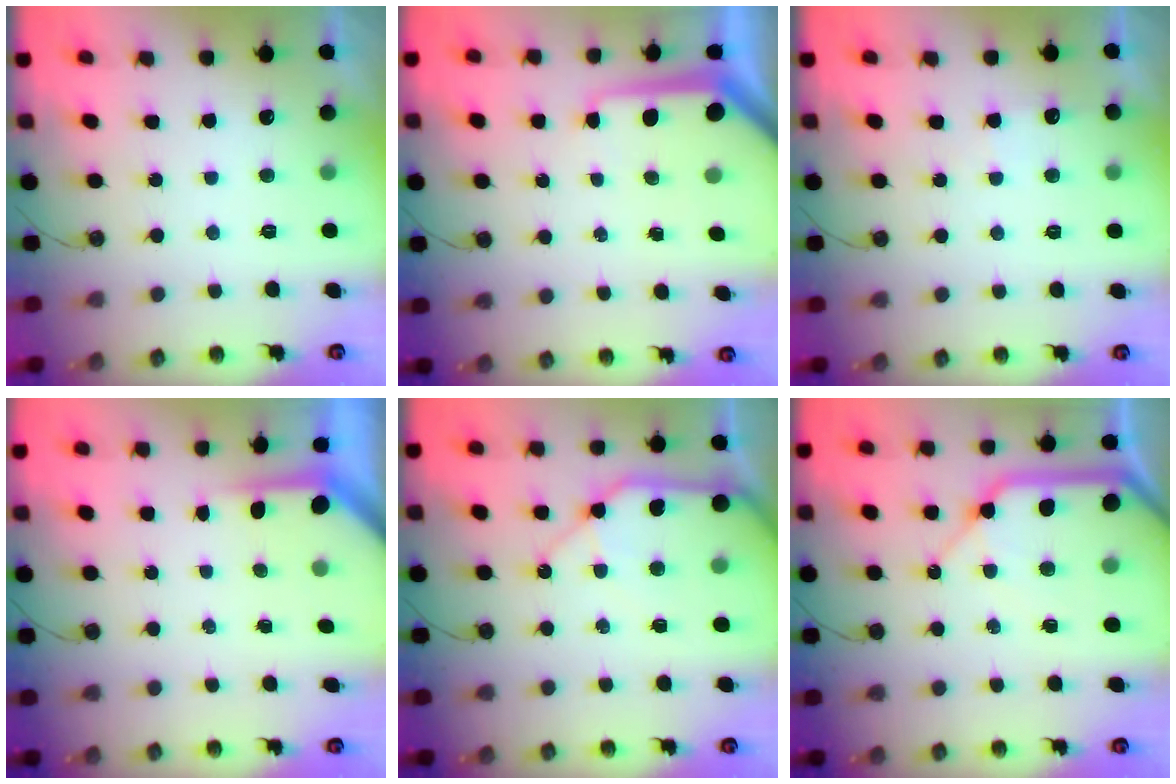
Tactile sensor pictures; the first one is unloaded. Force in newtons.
{"total": 8.8, "press": 8.8, "slide": 0.9}
{"total": 4.4, "press": 4.3, "slide": 0.7}
{"total": 3.6, "press": 3.5, "slide": 0.4}
{"total": 12.9, "press": 12.8, "slide": 2.0}
{"total": 18.4, "press": 18.2, "slide": 2.5}